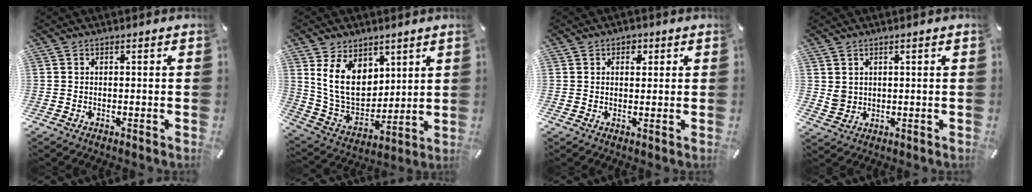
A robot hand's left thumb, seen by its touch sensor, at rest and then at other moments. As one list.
[{"total": 13.9, "force": [5.6, 10.4, 7.3], "torque": [-0.160, -0.028, 0.108]}, {"total": 2.6, "force": [0.9, 2.1, 1.3], "torque": [-0.004, -0.003, 0.009]}, {"total": 3.4, "force": [1.3, 3.1, 0.4], "torque": [-0.007, 0.001, 0.025]}]